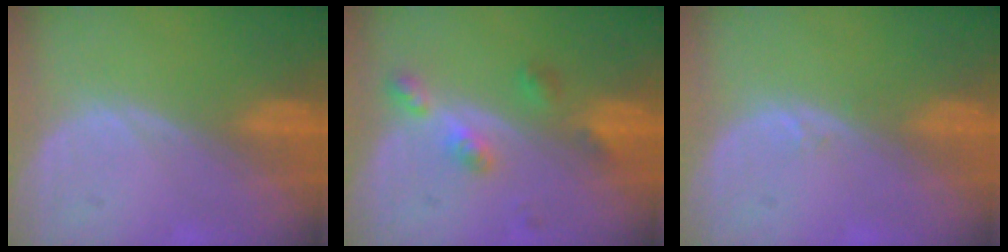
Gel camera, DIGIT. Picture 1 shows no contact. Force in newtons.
{"total": 4.6, "press": 4.1, "slide": 1.9}
{"total": 0.6, "press": 0.5, "slide": 0.4}